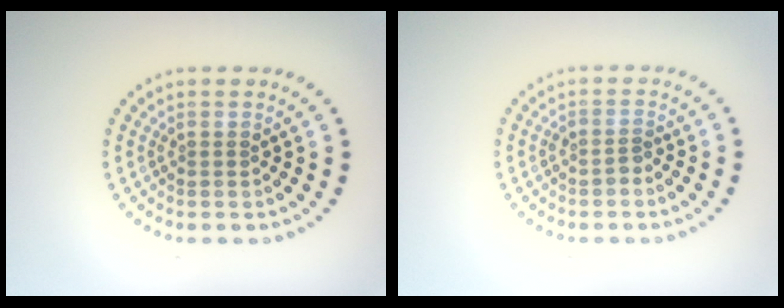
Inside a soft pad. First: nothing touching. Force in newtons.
{"total": 1.1, "press": 0.9, "slide": 0.7}